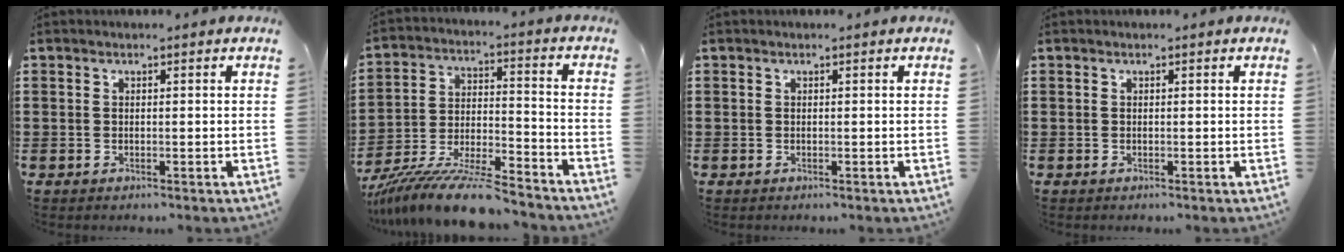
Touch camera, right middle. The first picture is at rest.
{"total": 11.5, "force": [-10.4, 0.7, 4.9], "torque": [-0.086, 0.019, -0.203]}
{"total": 0.0}
{"total": 0.0}